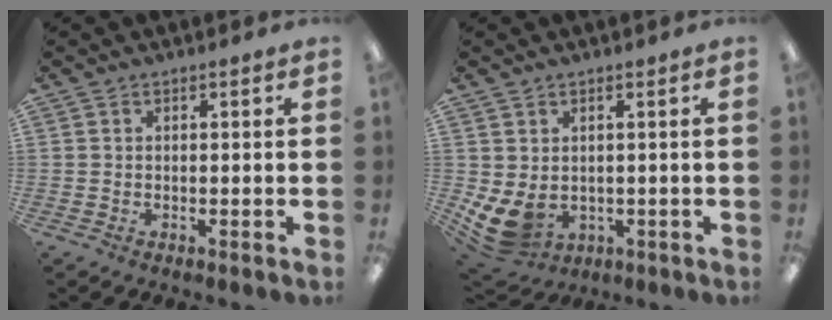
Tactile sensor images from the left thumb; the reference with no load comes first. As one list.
[{"total": 7.0, "force": [0.1, 5.5, 4.3], "torque": [-0.102, -0.005, 0.008]}]